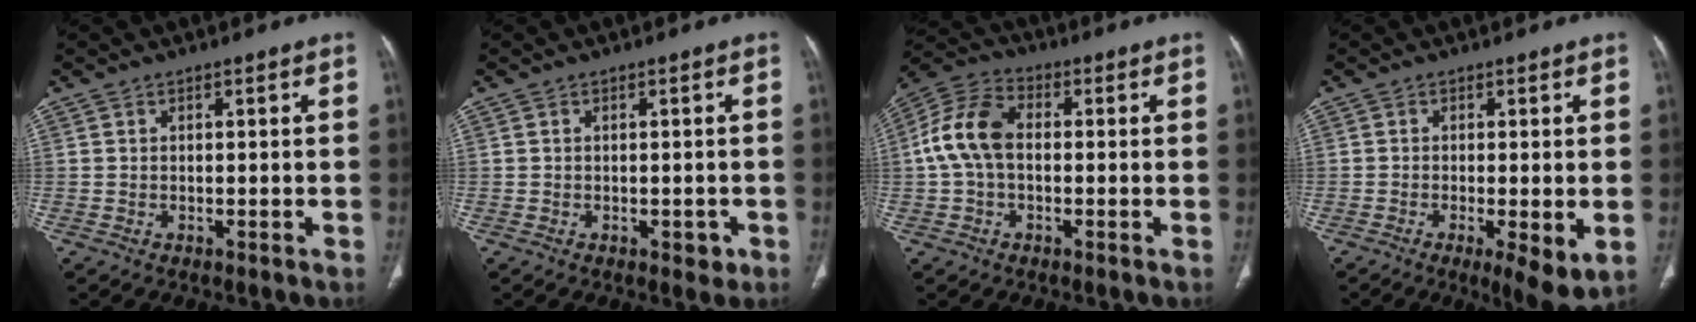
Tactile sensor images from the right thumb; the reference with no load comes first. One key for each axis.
{"total": 1.8, "fx": -0.7, "fy": 1.2, "fz": 1.2, "tx": -0.006, "ty": 0.001, "tz": -0.005}
{"total": 10.5, "fx": 0.0, "fy": 6.9, "fz": 7.9, "tx": -0.162, "ty": 0.030, "tz": -0.009}
{"total": 7.1, "fx": -2.0, "fy": 1.9, "fz": 6.5, "tx": -0.105, "ty": -0.020, "tz": -0.030}